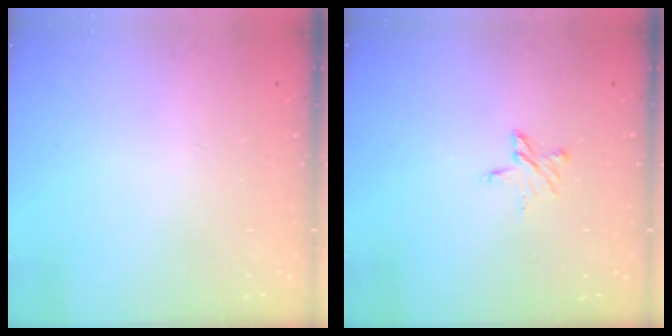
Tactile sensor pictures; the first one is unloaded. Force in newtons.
{"total": 5.8, "press": 5.8, "slide": 0.5}